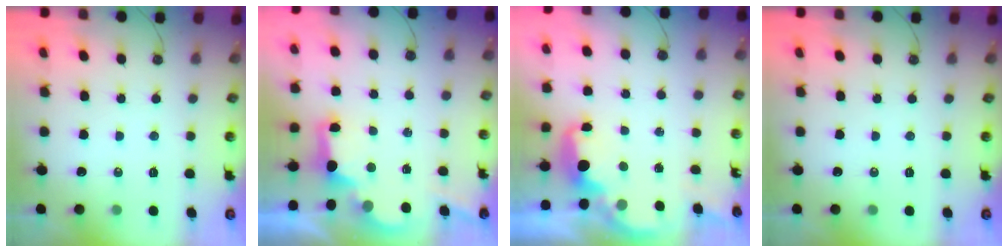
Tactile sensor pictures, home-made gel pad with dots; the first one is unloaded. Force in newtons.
{"total": 2.6, "press": 2.5, "slide": 0.9}
{"total": 3.0, "press": 2.9, "slide": 0.6}
{"total": 0.0}